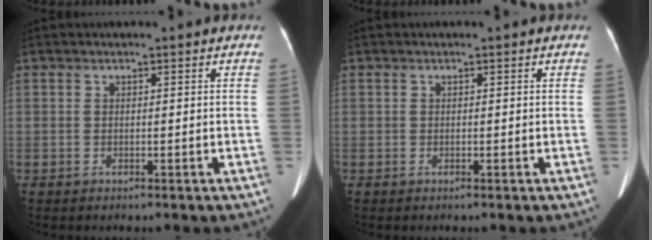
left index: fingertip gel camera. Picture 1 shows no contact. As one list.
[{"total": 0.0}]